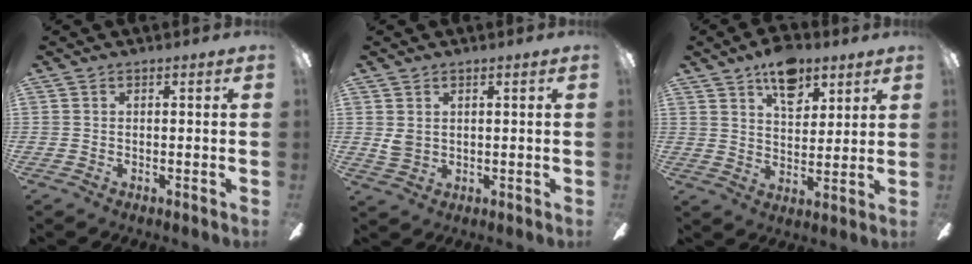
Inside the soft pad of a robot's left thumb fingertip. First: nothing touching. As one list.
[{"total": 3.1, "force": [1.3, 2.2, 1.8], "torque": [-0.037, 0.005, 0.026]}, {"total": 11.4, "force": [7.4, 5.9, 6.4], "torque": [-0.086, -0.032, 0.129]}]